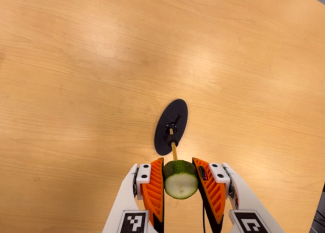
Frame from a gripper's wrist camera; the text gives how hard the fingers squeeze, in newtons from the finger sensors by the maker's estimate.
{"total": 10.6, "left": 9.5, "right": 11.7}